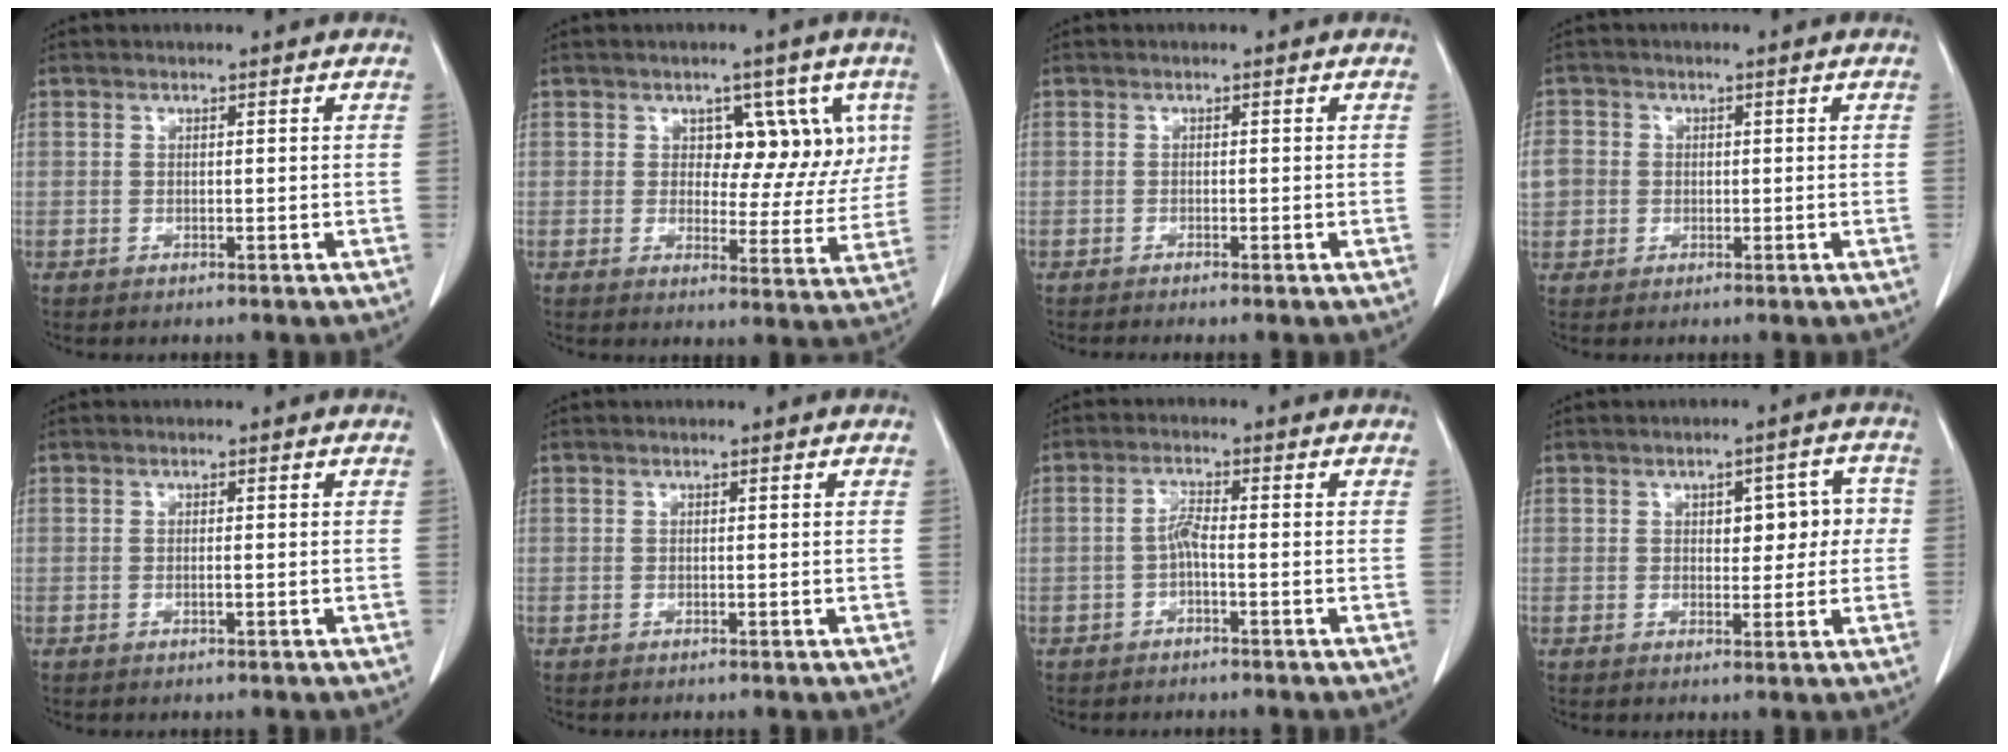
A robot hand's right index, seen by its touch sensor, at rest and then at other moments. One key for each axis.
{"total": 8.4, "fx": 3.1, "fy": 5.4, "fz": 5.6, "tx": -0.047, "ty": 0.013, "tz": 0.044}
{"total": 1.3, "fx": -1.1, "fy": -0.2, "fz": 0.7, "tx": -0.013, "ty": 0.000, "tz": -0.016}
{"total": 6.4, "fx": 0.1, "fy": 6.1, "fz": 2.1, "tx": -0.070, "ty": 0.020, "tz": 0.007}
{"total": 0.5, "fx": -0.2, "fy": 0.0, "fz": 0.5, "tx": -0.011, "ty": 0.000, "tz": -0.003}
{"total": 0.0}
{"total": 2.4, "fx": -0.9, "fy": 0.3, "fz": 2.2, "tx": -0.044, "ty": 0.005, "tz": -0.018}
{"total": 5.6, "fx": 0.7, "fy": 3.0, "fz": 4.7, "tx": -0.049, "ty": 0.026, "tz": 0.013}